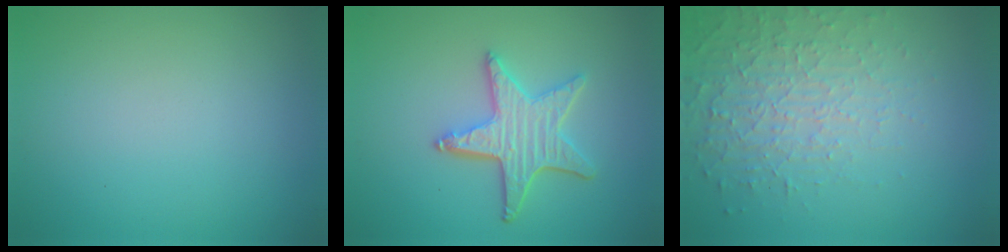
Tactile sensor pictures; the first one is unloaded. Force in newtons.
{"total": 4.4, "press": 3.7, "slide": 2.4}
{"total": 5.3, "press": 3.4, "slide": 4.0}